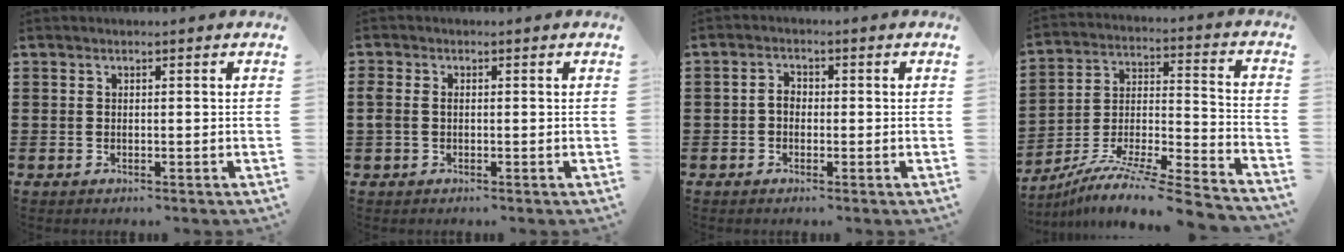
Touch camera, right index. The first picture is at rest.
{"total": 1.4, "force": [-0.1, 1.1, 0.8], "torque": [-0.027, 0.004, -0.006]}
{"total": 2.3, "force": [-0.5, 1.5, 1.6], "torque": [-0.040, 0.002, -0.012]}
{"total": 9.1, "force": [-7.9, 0.1, 4.5], "torque": [-0.077, 0.001, -0.161]}